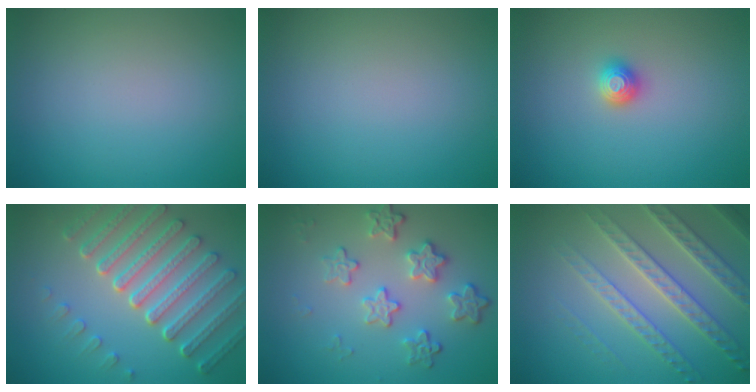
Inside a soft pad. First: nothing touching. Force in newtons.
{"total": 0.0}
{"total": 1.3, "press": 1.2, "slide": 0.4}
{"total": 7.1, "press": 5.4, "slide": 4.7}
{"total": 3.9, "press": 3.2, "slide": 2.2}
{"total": 4.8, "press": 4.6, "slide": 1.3}